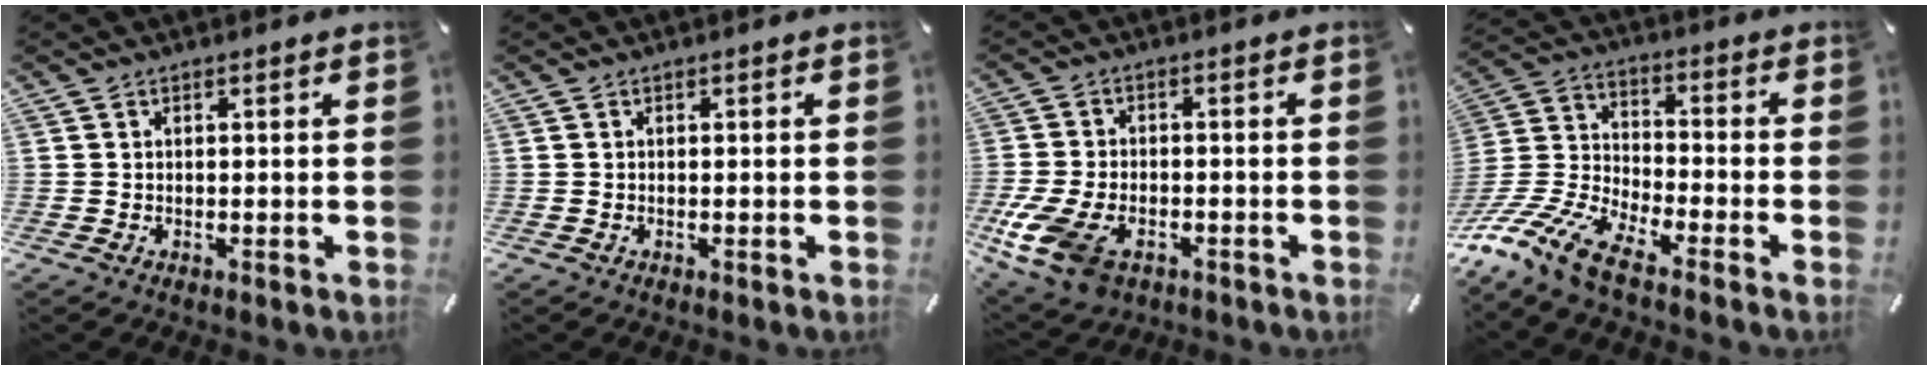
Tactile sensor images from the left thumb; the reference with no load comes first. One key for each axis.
{"total": 0.0}
{"total": 10.8, "fx": -5.0, "fy": 6.7, "fz": 6.8, "tx": -0.156, "ty": 0.015, "tz": -0.090}
{"total": 14.0, "fx": -11.2, "fy": 4.1, "fz": 7.3, "tx": -0.159, "ty": 0.036, "tz": -0.213}